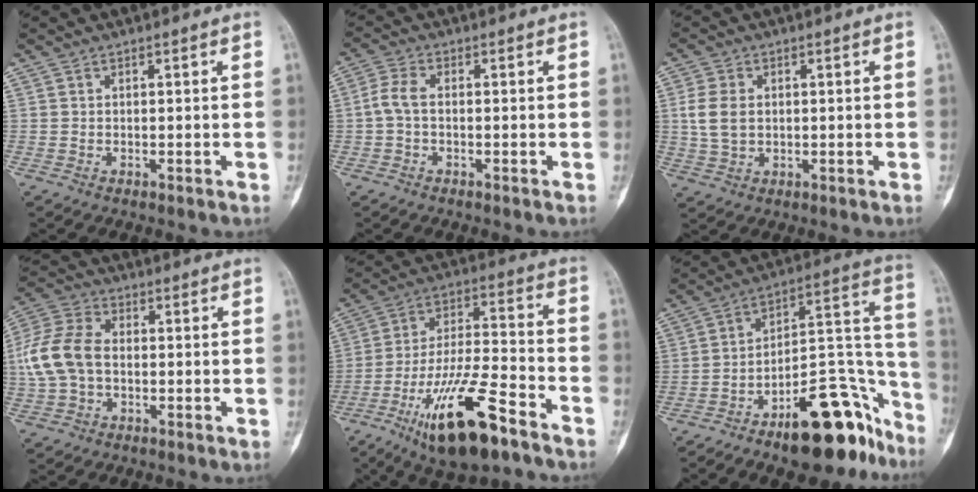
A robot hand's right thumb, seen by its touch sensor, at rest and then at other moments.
{"total": 3.7, "force": [-0.5, 1.9, 3.1], "torque": [-0.073, 0.009, -0.017]}
{"total": 6.0, "force": [0.7, 4.2, 4.2], "torque": [-0.089, 0.000, 0.018]}
{"total": 11.4, "force": [-0.4, 7.7, 8.4], "torque": [-0.183, 0.027, -0.016]}
{"total": 19.9, "force": [-11.6, 5.6, 15.2], "torque": [-0.293, 0.056, -0.202]}
{"total": 23.1, "force": [-14.6, 8.9, 15.5], "torque": [-0.133, 0.120, -0.218]}